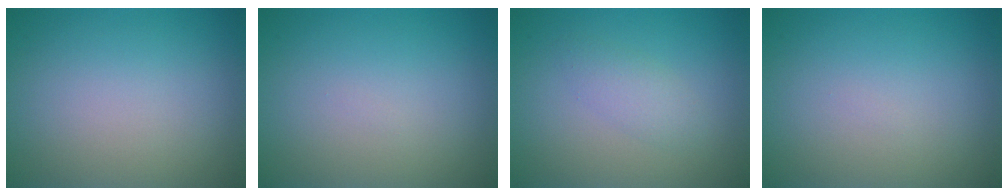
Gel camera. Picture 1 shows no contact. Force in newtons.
{"total": 0.0}
{"total": 1.8, "press": 1.8, "slide": 0.1}
{"total": 0.0}